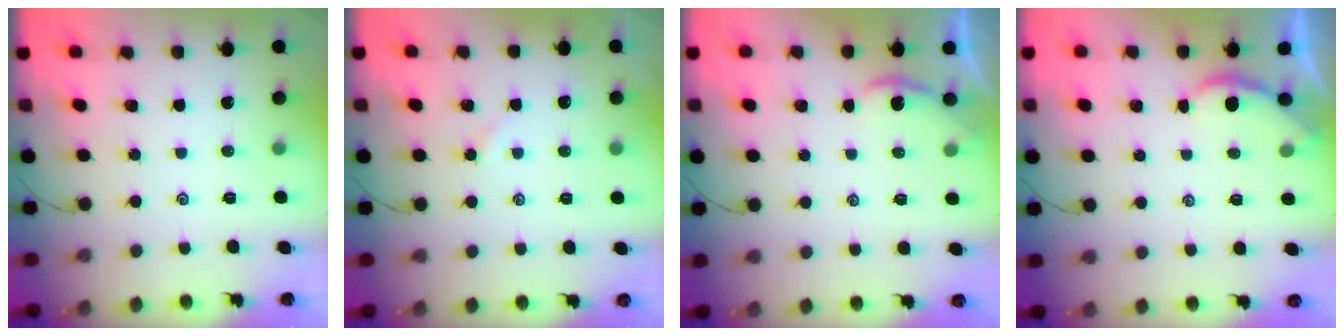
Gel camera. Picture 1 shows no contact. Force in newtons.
{"total": 2.2, "press": 2.2, "slide": 0.3}
{"total": 0.9, "press": 0.9, "slide": 0.1}
{"total": 1.6, "press": 1.6, "slide": 0.1}